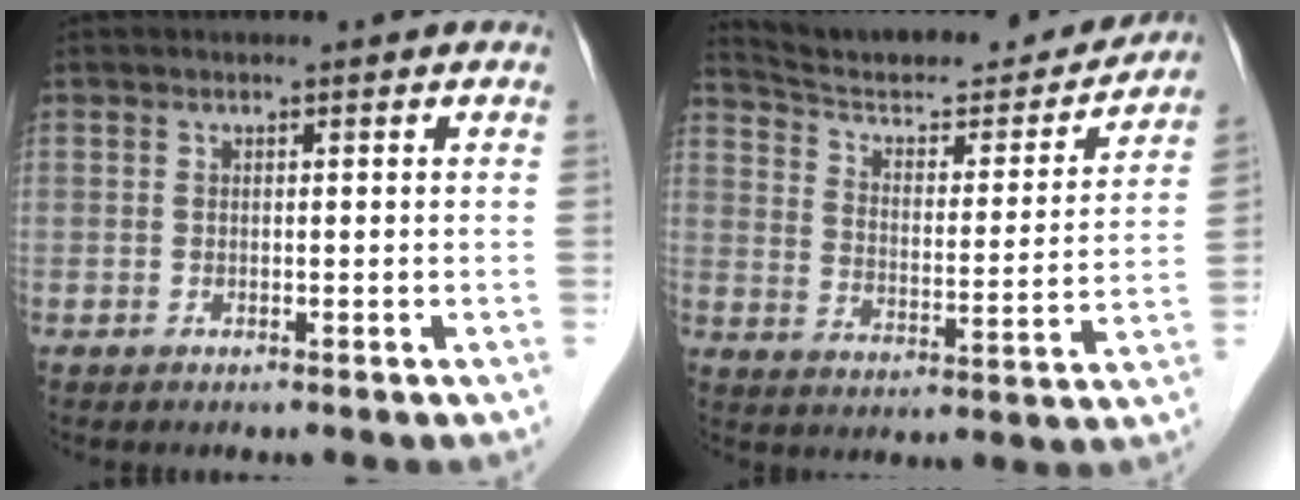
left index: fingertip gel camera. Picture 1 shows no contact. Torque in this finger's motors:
{"motor_torque": [-0.21, -0.82, 0.14, 0.02]}